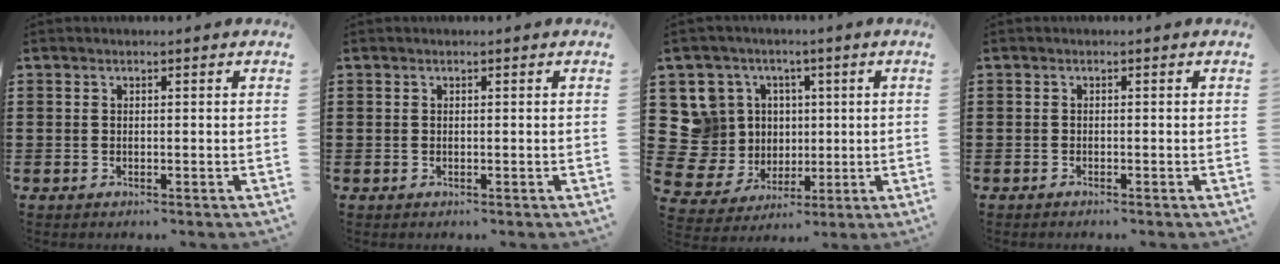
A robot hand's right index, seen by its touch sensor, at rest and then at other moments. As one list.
[{"total": 0.0}, {"total": 10.7, "force": [2.4, 10.1, 2.7], "torque": [-0.133, -0.011, 0.053]}, {"total": 0.5, "force": [-0.5, 0.0, 0.1], "torque": [-0.004, -0.002, -0.010]}]